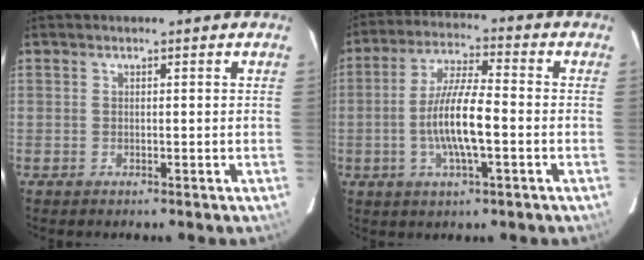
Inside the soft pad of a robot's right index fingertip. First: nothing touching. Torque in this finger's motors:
{"motor_torque": [1.10, -0.52, 0.70, 0.21]}